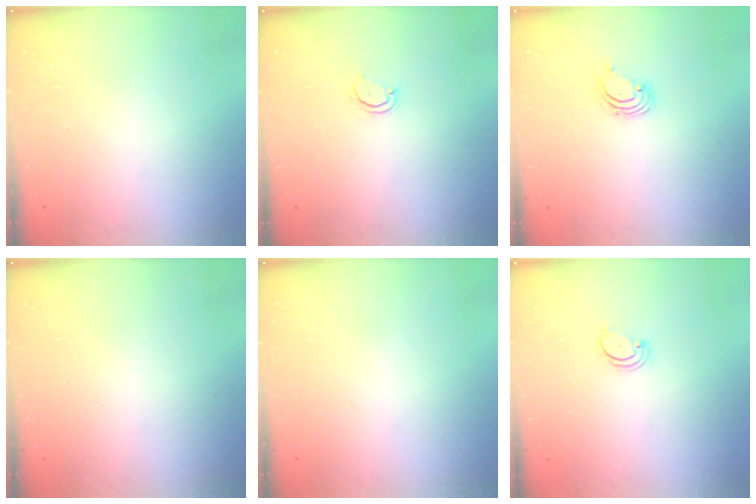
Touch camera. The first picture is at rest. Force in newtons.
{"total": 2.7, "press": 2.7, "slide": 0.3}
{"total": 1.5, "press": 1.5, "slide": 0.1}
{"total": 0.0}
{"total": 0.0}
{"total": 2.2, "press": 2.2, "slide": 0.2}